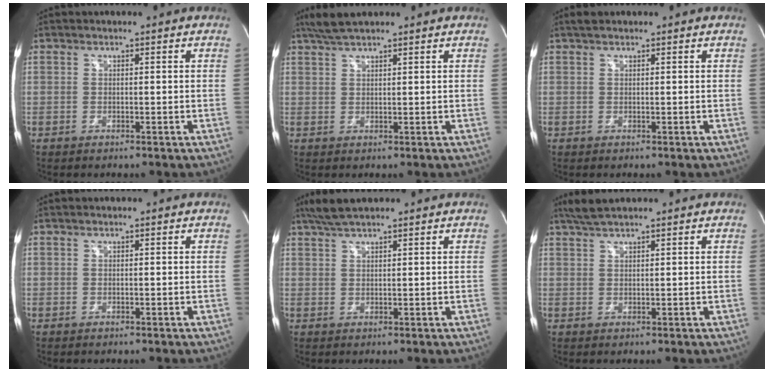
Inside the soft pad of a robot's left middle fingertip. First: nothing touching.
{"total": 4.6, "force": [3.8, 0.4, 2.4], "torque": [-0.054, 0.021, 0.075]}
{"total": 1.4, "force": [1.1, 0.5, 0.7], "torque": [-0.020, 0.017, 0.022]}
{"total": 0.0}
{"total": 5.2, "force": [4.4, 0.6, 2.8], "torque": [-0.060, 0.024, 0.083]}
{"total": 3.7, "force": [3.2, 0.1, 1.8], "torque": [-0.041, 0.016, 0.063]}